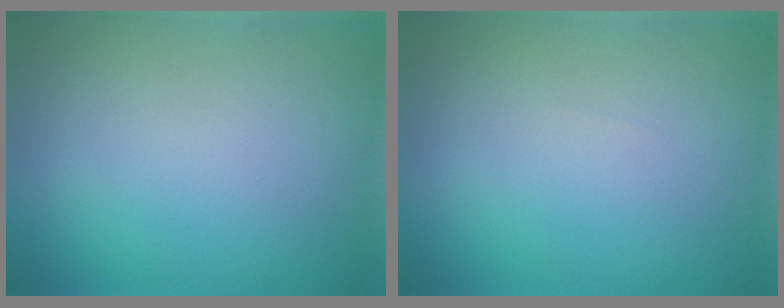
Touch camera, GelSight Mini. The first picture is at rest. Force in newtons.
{"total": 0.0}